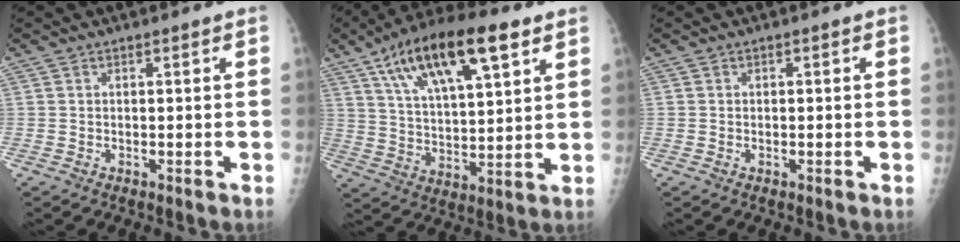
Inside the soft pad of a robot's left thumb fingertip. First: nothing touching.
{"total": 19.6, "force": [10.1, 7.1, 15.2], "torque": [-0.242, -0.013, 0.177]}
{"total": 0.0}